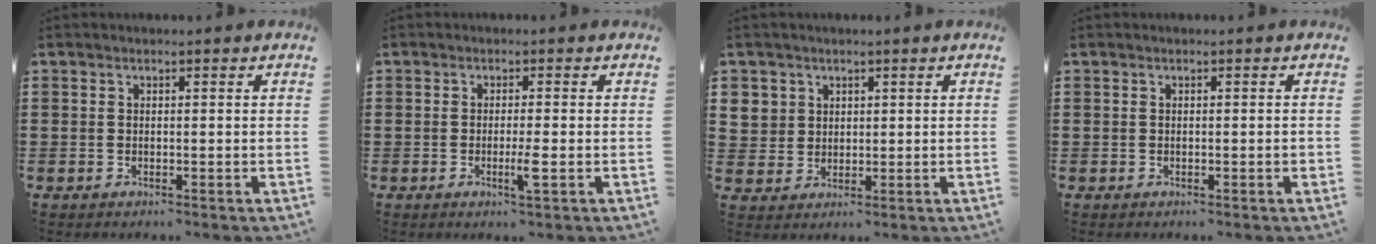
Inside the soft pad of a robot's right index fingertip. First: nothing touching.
{"total": 3.0, "force": [-1.0, 0.0, 2.8], "torque": [-0.055, -0.008, -0.020]}
{"total": 3.8, "force": [1.7, 3.4, 0.3], "torque": [-0.023, 0.015, 0.032]}
{"total": 0.6, "force": [-0.2, 0.0, 0.5], "torque": [-0.009, -0.004, -0.002]}